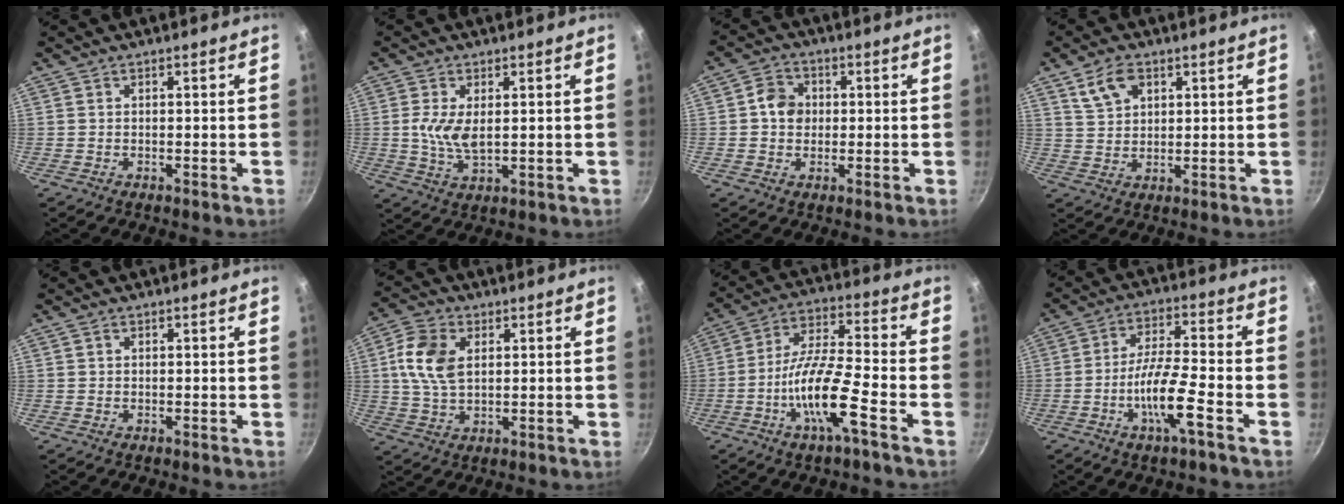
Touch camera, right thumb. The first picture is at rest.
{"total": 6.3, "force": [0.7, 3.1, 5.4], "torque": [-0.106, -0.007, 0.017]}
{"total": 5.2, "force": [0.4, 4.6, 2.5], "torque": [-0.020, 0.009, -0.004]}
{"total": 6.4, "force": [3.3, 4.1, 3.8], "torque": [-0.055, -0.004, 0.065]}
{"total": 0.6, "force": [0.2, 0.4, 0.3], "torque": [-0.003, 0.002, 0.003]}
{"total": 9.6, "force": [2.2, 6.1, 7.1], "torque": [-0.132, 0.005, 0.037]}
{"total": 13.2, "force": [-5.6, 2.7, 11.6], "torque": [-0.215, 0.038, -0.113]}
{"total": 10.0, "force": [-4.3, 1.6, 8.9], "torque": [-0.166, 0.028, -0.083]}